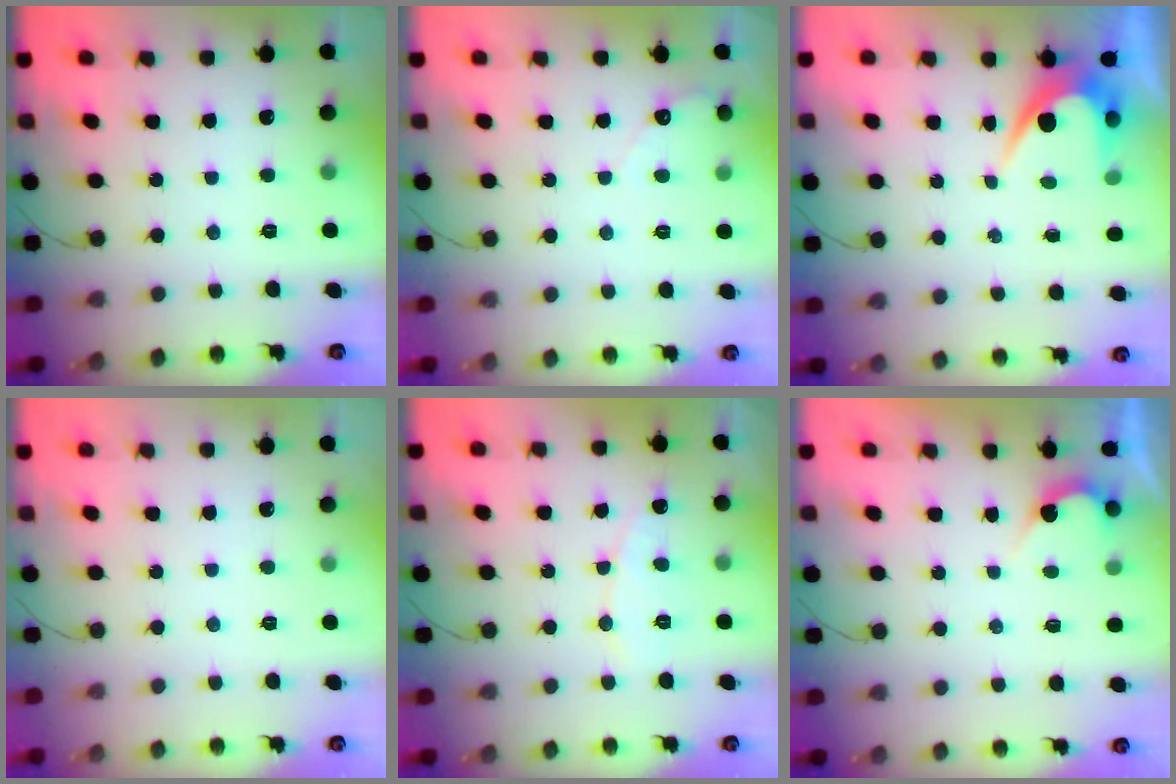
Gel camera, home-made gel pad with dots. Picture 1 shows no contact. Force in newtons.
{"total": 2.6, "press": 2.6, "slide": 0.2}
{"total": 5.4, "press": 5.4, "slide": 0.4}
{"total": 0.0}
{"total": 6.1, "press": 6.1, "slide": 0.4}
{"total": 3.0, "press": 3.0, "slide": 0.1}